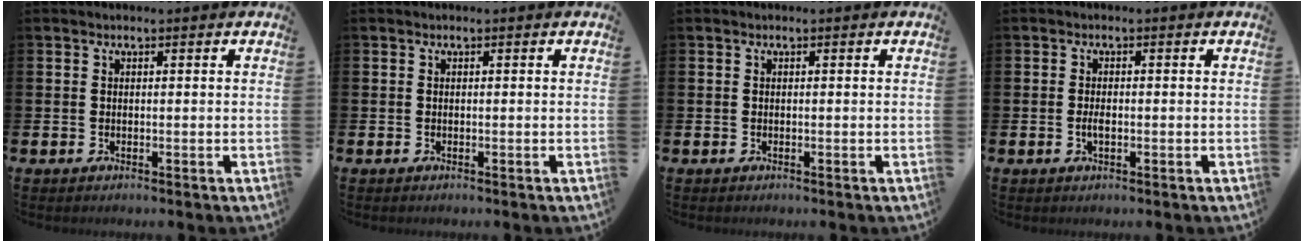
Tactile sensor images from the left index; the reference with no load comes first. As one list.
[{"total": 0.0}, {"total": 0.0}, {"total": 1.5, "force": [-0.3, 0.6, 1.4], "torque": [-0.021, -0.002, -0.007]}]